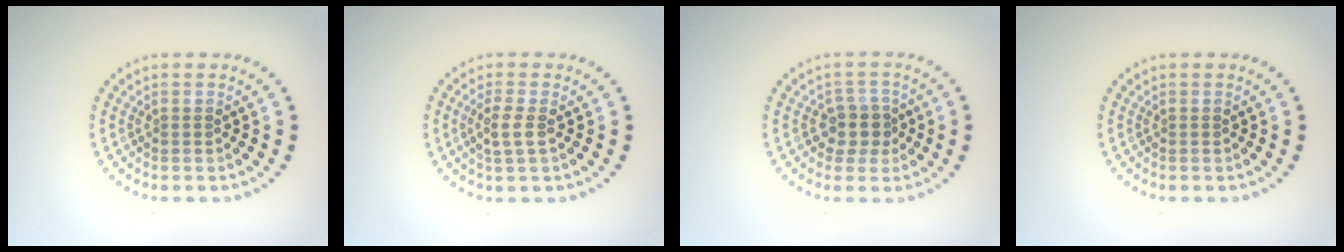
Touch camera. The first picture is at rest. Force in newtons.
{"total": 1.7, "press": 1.5, "slide": 0.8}
{"total": 2.4, "press": 2.0, "slide": 1.3}
{"total": 0.0}